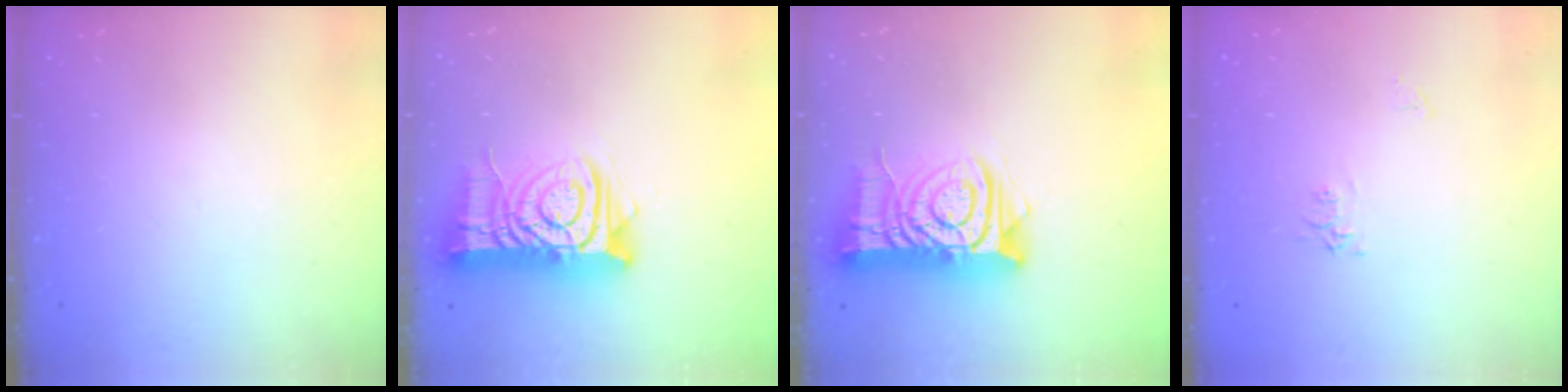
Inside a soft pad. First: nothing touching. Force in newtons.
{"total": 13.2, "press": 13.2, "slide": 1.5}
{"total": 13.2, "press": 13.2, "slide": 1.5}
{"total": 5.0, "press": 5.0, "slide": 0.7}